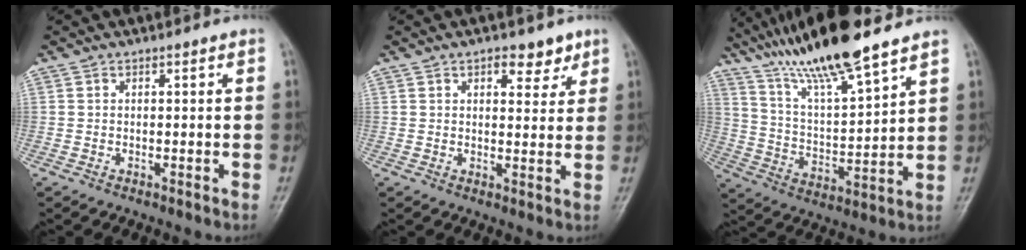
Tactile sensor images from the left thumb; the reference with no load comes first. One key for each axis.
{"total": 5.0, "fx": 3.0, "fy": 2.7, "fz": 2.9, "tx": -0.013, "ty": -0.015, "tz": 0.039}
{"total": 17.6, "fx": 13.7, "fy": 1.9, "fz": 10.9, "tx": -0.187, "ty": -0.058, "tz": 0.255}